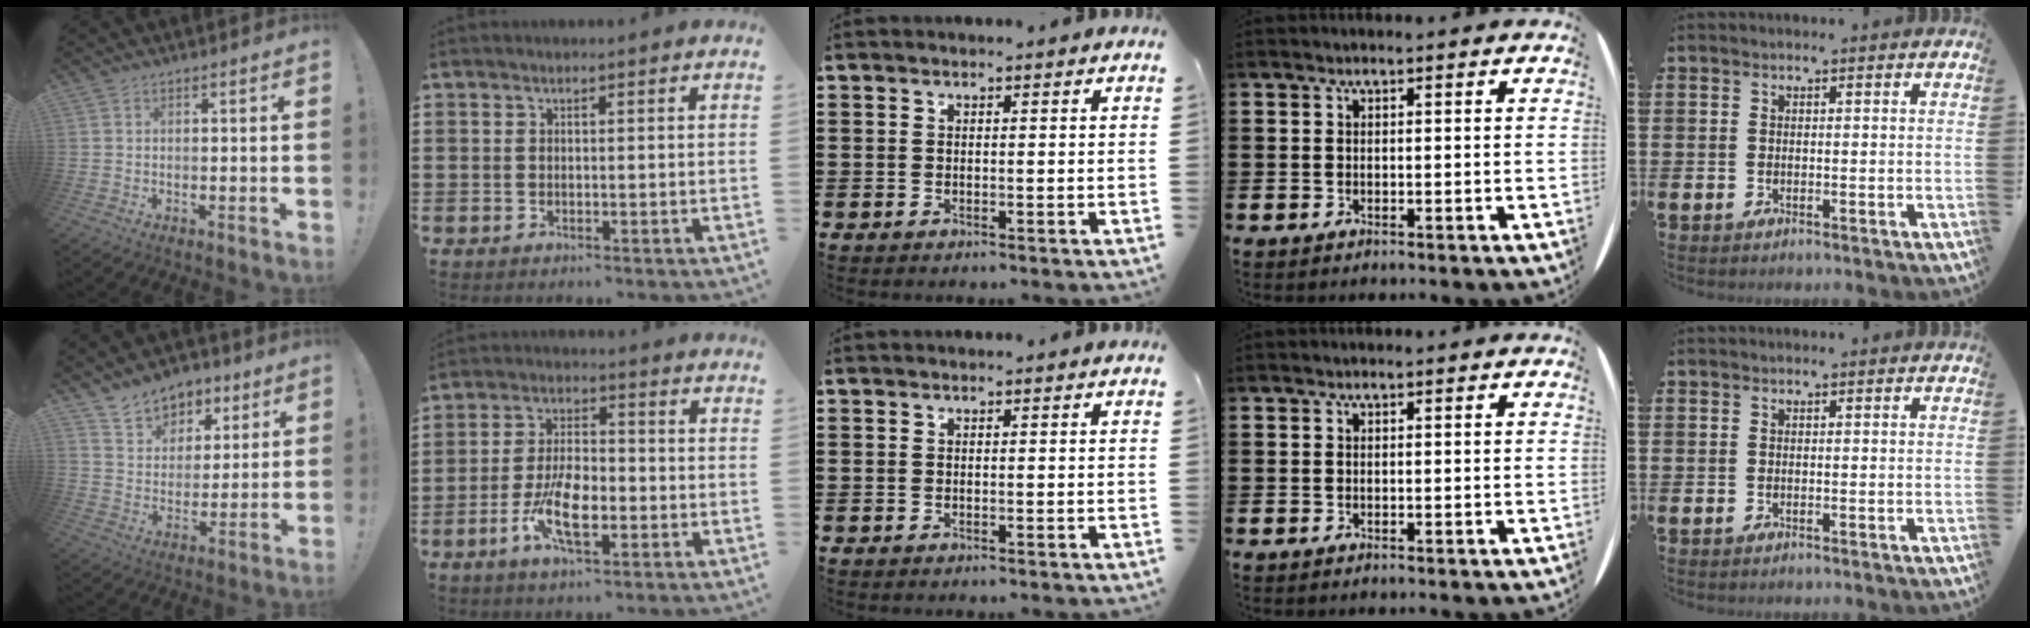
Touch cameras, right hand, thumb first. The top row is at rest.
{"thumb": {"total": 9.8, "force": [7.1, 6.6, 1.8], "torque": [-0.022, -0.055, 0.136]}, "index": {"total": 8.5, "force": [-3.0, 3.7, 7.1], "torque": [-0.152, -0.008, -0.056]}}